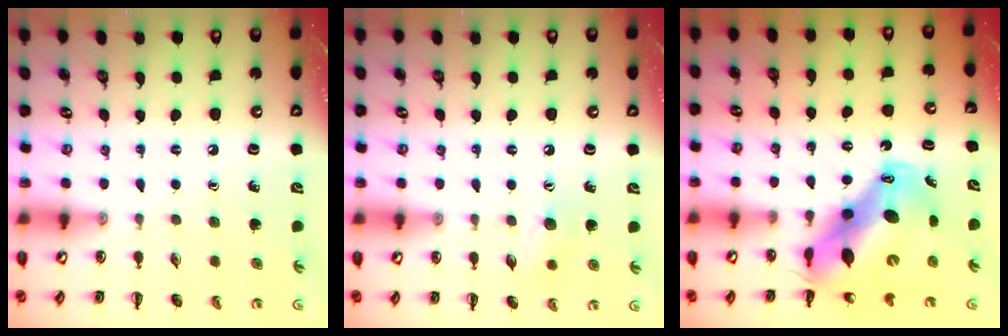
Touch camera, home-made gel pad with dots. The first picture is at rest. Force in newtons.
{"total": 6.8, "press": 6.7, "slide": 1.1}
{"total": 16.2, "press": 15.7, "slide": 4.2}